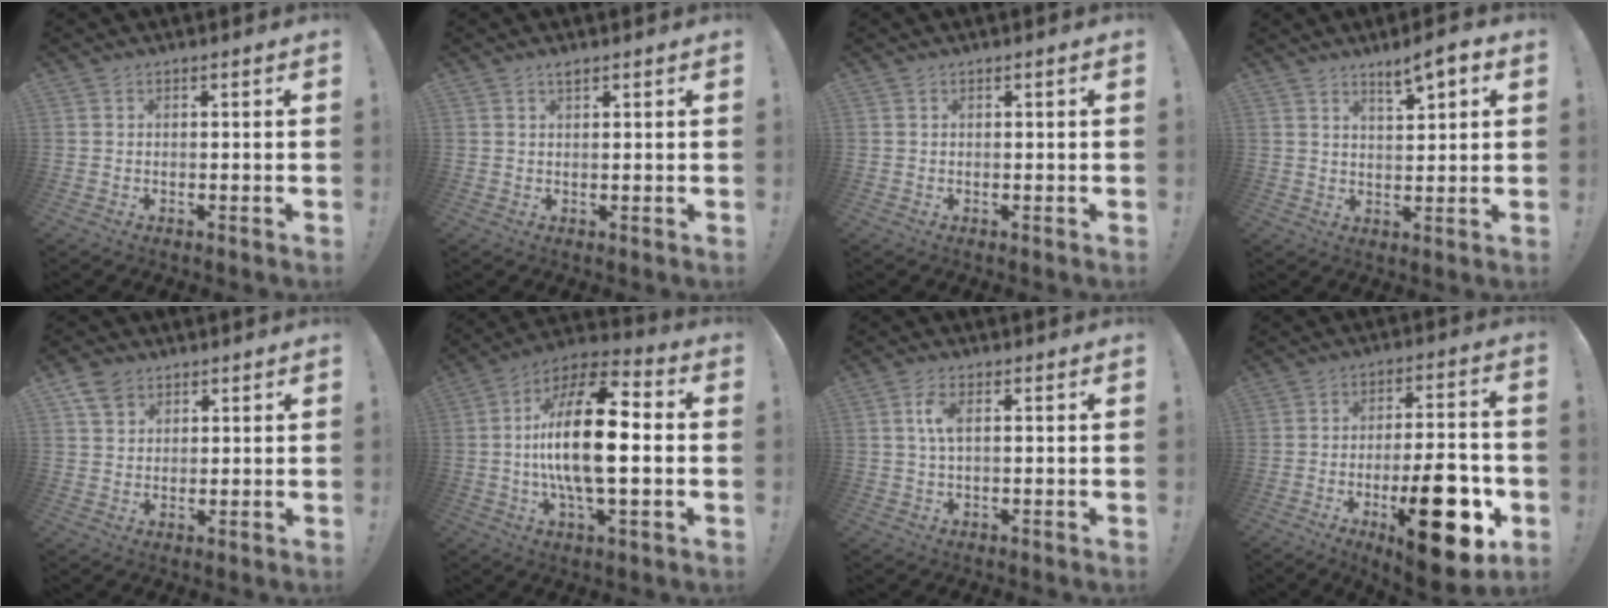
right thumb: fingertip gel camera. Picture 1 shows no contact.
{"total": 1.4, "force": [1.1, 0.0, 0.8], "torque": [-0.008, -0.005, 0.018]}
{"total": 0.6, "force": [0.2, -0.2, 0.5], "torque": [-0.003, -0.004, 0.000]}
{"total": 6.3, "force": [4.1, 1.5, 4.5], "torque": [-0.055, -0.029, 0.065]}
{"total": 5.5, "force": [3.6, 3.7, 1.8], "torque": [-0.031, -0.010, 0.069]}
{"total": 21.1, "force": [-0.8, 7.7, 19.7], "torque": [-0.370, -0.001, -0.022]}
{"total": 4.7, "force": [0.9, 1.8, 4.3], "torque": [-0.082, 0.000, 0.012]}
{"total": 22.4, "force": [-7.9, 8.1, 19.3], "torque": [-0.285, 0.043, -0.108]}